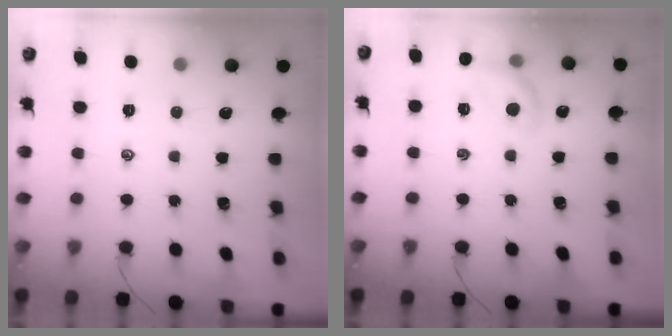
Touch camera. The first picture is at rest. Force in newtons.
{"total": 10.1, "press": 9.9, "slide": 2.1}